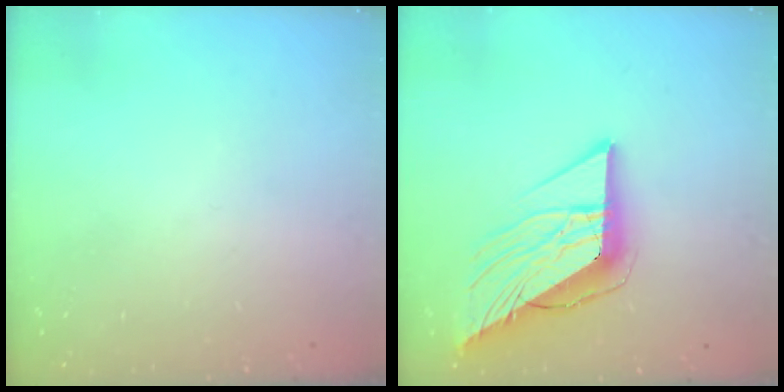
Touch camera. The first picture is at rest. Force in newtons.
{"total": 14.7, "press": 14.6, "slide": 1.7}